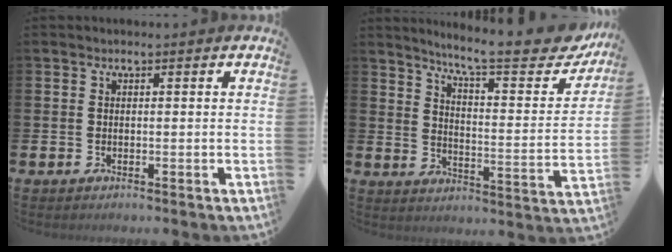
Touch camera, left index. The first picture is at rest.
{"total": 9.7, "force": [8.2, 1.5, 4.9], "torque": [-0.098, -0.056, 0.129]}